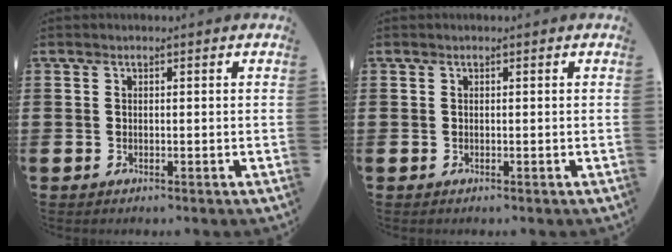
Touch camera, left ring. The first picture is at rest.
{"total": 0.0}